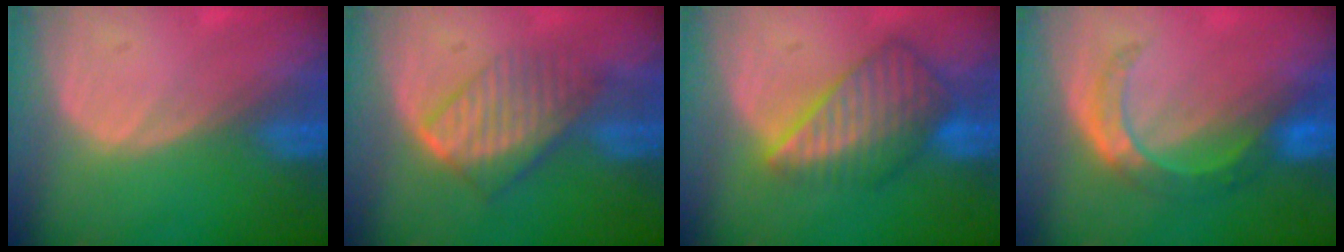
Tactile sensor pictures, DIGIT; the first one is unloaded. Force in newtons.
{"total": 6.5, "press": 6.3, "slide": 1.7}
{"total": 8.7, "press": 7.6, "slide": 4.3}
{"total": 5.6, "press": 5.5, "slide": 0.7}